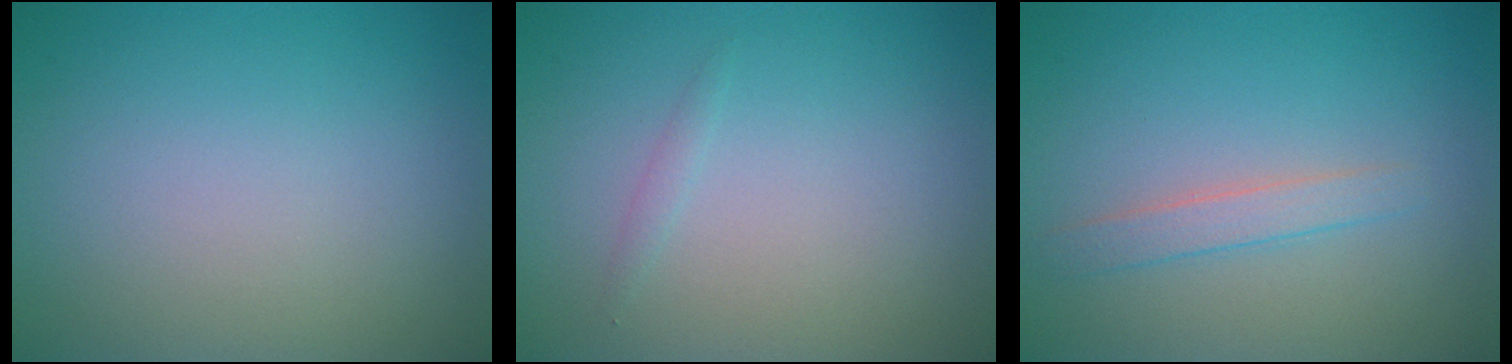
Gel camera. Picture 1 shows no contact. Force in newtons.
{"total": 0.5, "press": 0.5, "slide": 0.1}
{"total": 1.7, "press": 1.7, "slide": 0.0}